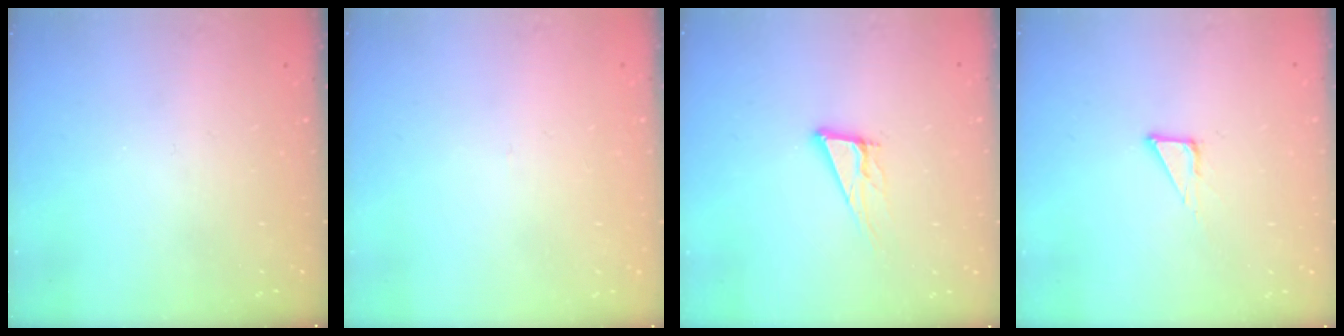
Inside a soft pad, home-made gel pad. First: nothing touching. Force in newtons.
{"total": 2.7, "press": 2.7, "slide": 0.3}
{"total": 10.8, "press": 10.5, "slide": 2.6}
{"total": 1.9, "press": 1.9, "slide": 0.1}